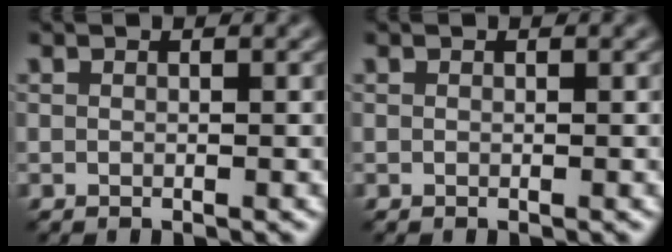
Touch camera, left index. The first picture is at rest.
{"total": 0.0}